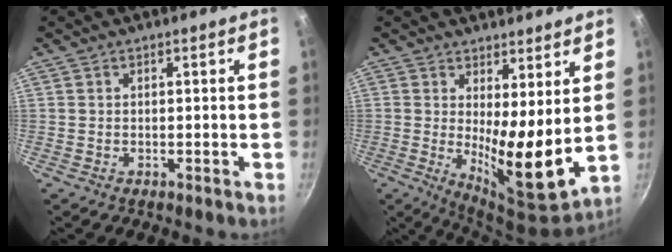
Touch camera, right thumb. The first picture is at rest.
{"total": 11.6, "force": [2.8, 3.4, 10.7], "torque": [-0.163, -0.053, 0.043]}